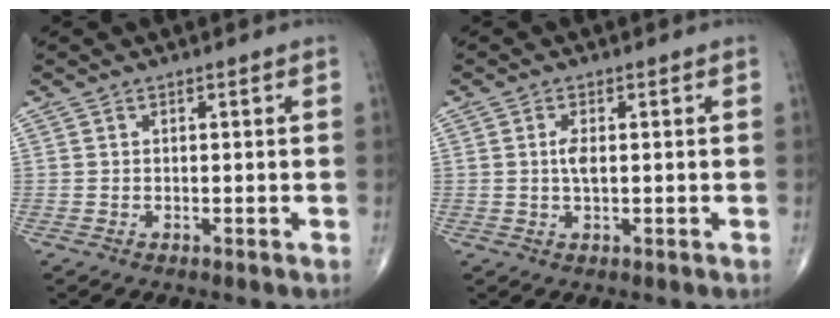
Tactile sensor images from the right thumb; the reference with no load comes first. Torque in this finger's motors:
{"motor_torque": [2.59, 2.42, 0.68, -0.27, 0.04]}